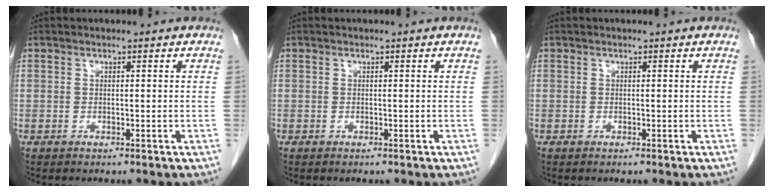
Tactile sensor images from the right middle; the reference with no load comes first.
{"total": 0.0}
{"total": 0.0}